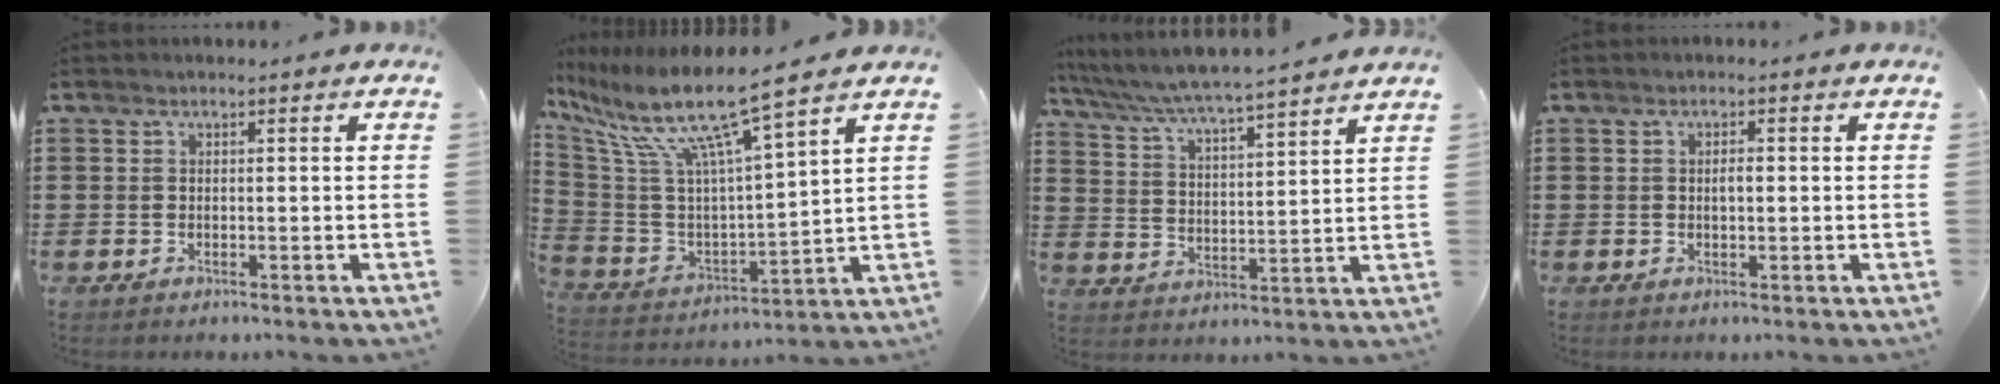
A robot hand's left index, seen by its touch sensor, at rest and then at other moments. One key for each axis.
{"total": 11.5, "fx": 8.2, "fy": 0.7, "fz": 8.0, "tx": -0.186, "ty": -0.055, "tz": 0.131}
{"total": 4.9, "fx": 4.6, "fy": -0.5, "fz": 1.4, "tx": -0.050, "ty": -0.034, "tz": 0.074}
{"total": 1.5, "fx": 0.2, "fy": 0.4, "fz": 1.4, "tx": -0.027, "ty": 0.001, "tz": 0.002}